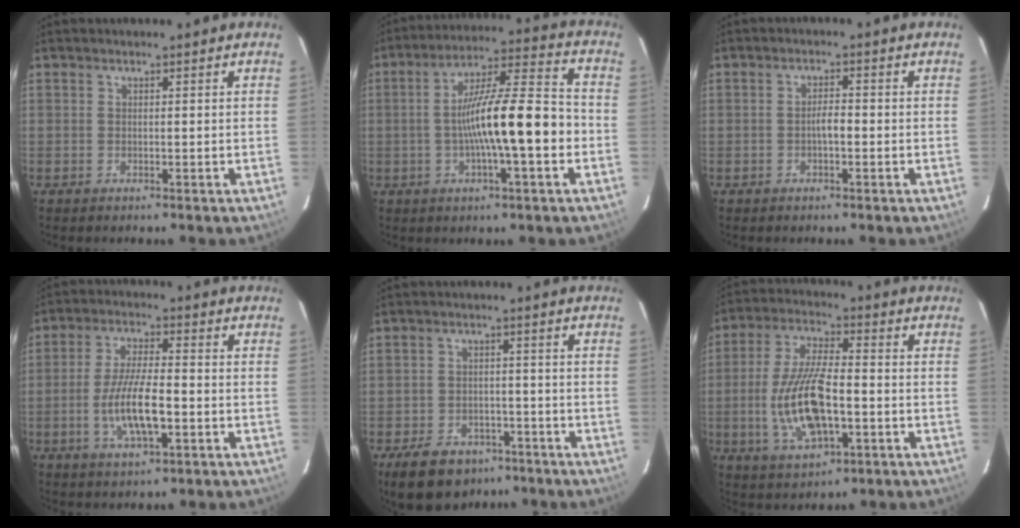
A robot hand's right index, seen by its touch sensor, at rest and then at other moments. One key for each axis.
{"total": 15.3, "fx": -3.2, "fy": 1.9, "fz": 14.9, "tx": -0.244, "ty": 0.015, "tz": -0.052}
{"total": 2.1, "fx": -0.8, "fy": 0.7, "fz": 1.9, "tx": -0.036, "ty": 0.007, "tz": -0.014}
{"total": 10.1, "fx": -2.8, "fy": 2.9, "fz": 9.3, "tx": -0.184, "ty": -0.006, "tz": -0.050}
{"total": 11.4, "fx": -7.5, "fy": 7.2, "fz": 4.6, "tx": -0.117, "ty": 0.014, "tz": -0.103}
{"total": 14.8, "fx": -3.3, "fy": 5.8, "fz": 13.2, "tx": -0.275, "ty": -0.005, "tz": -0.056}